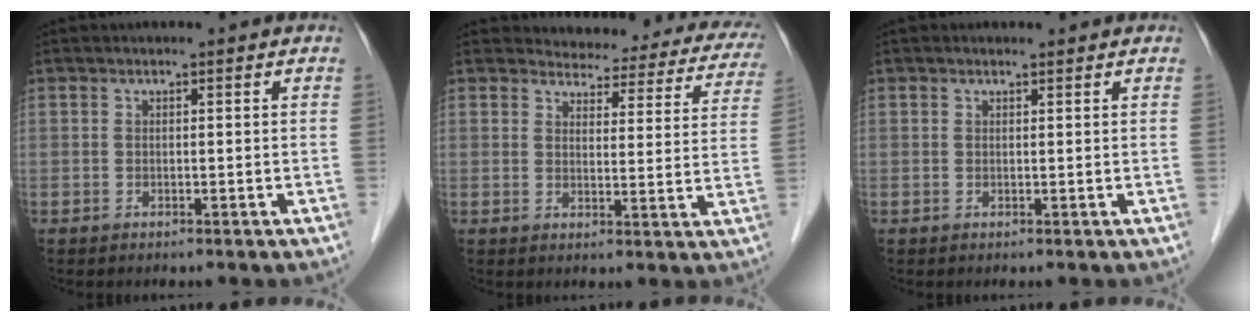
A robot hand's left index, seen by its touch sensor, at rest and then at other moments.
{"total": 16.2, "force": [14.8, 5.1, 4.0], "torque": [-0.017, -0.031, 0.143]}
{"total": 0.8, "force": [0.7, 0.2, 0.3], "torque": [-0.011, 0.003, 0.011]}